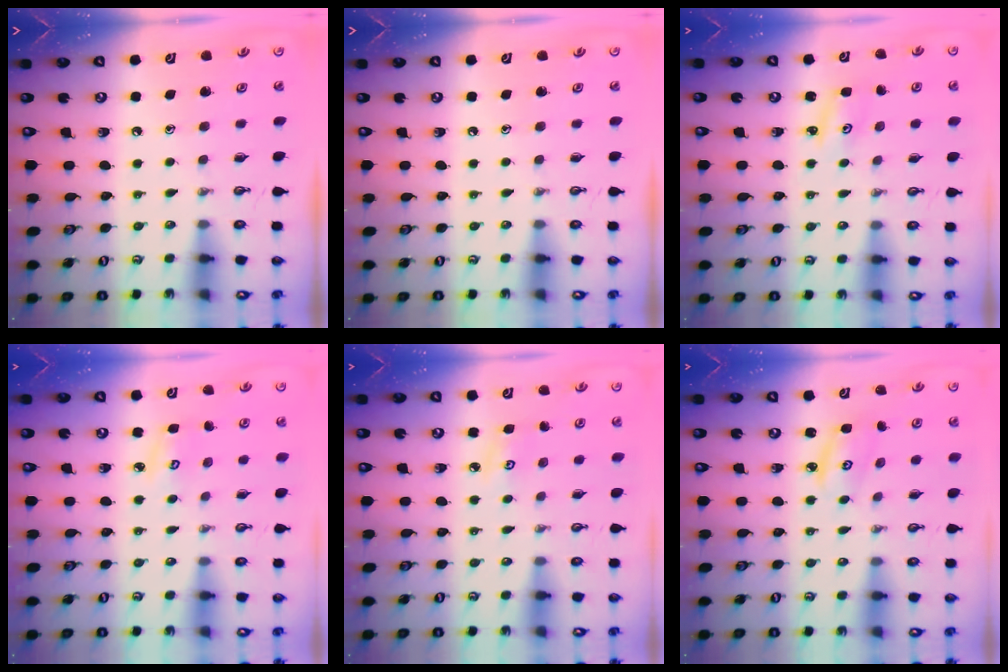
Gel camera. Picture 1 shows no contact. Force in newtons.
{"total": 0.0}
{"total": 3.4, "press": 3.4, "slide": 0.4}
{"total": 4.2, "press": 4.2, "slide": 0.5}
{"total": 3.8, "press": 3.7, "slide": 0.4}
{"total": 3.1, "press": 3.1, "slide": 0.2}